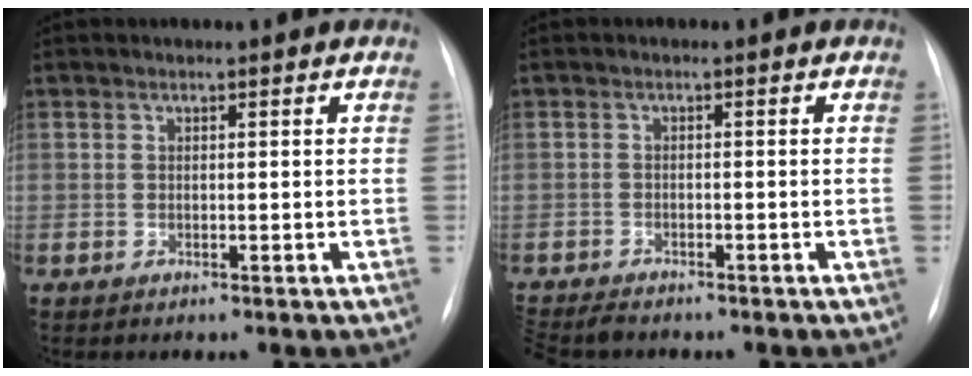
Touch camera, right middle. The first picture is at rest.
{"total": 5.5, "force": [-5.0, 1.3, 1.9], "torque": [-0.031, -0.016, -0.081]}